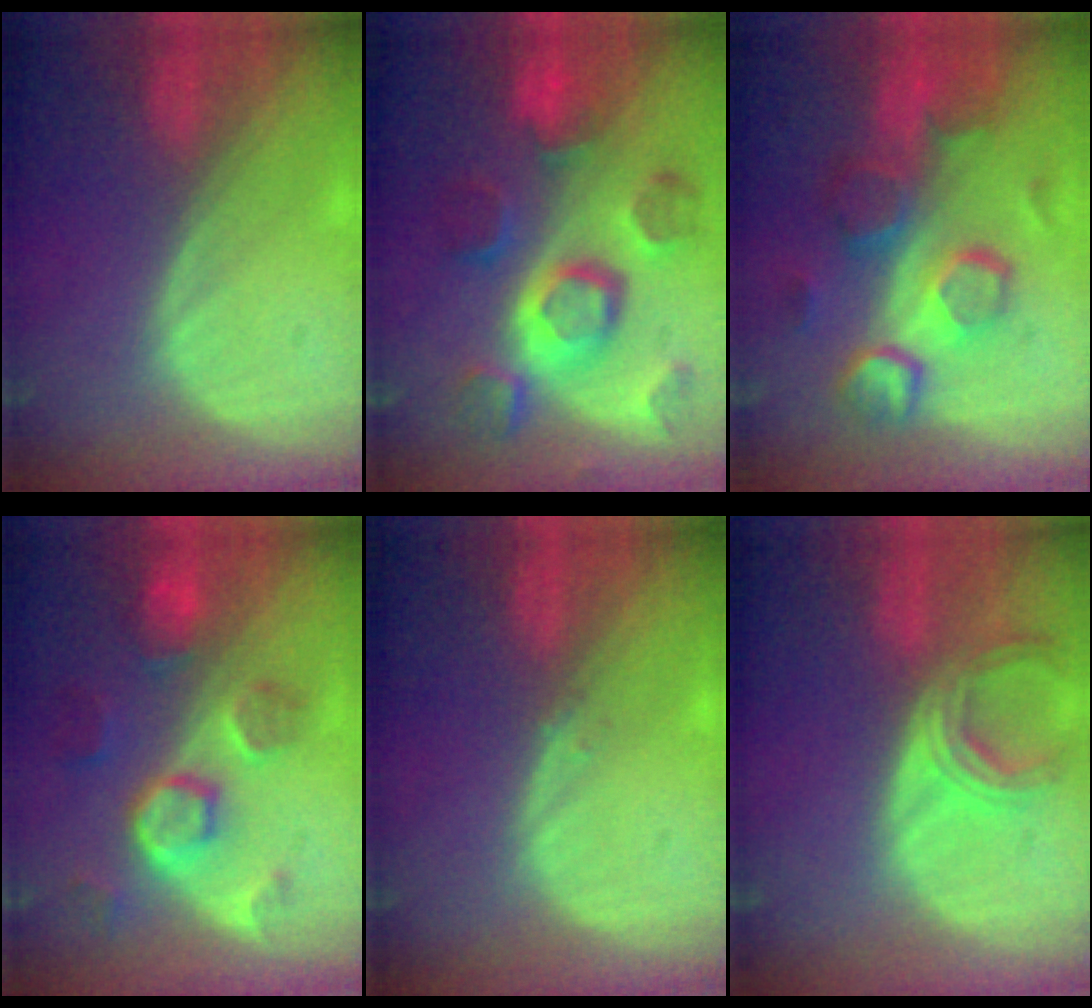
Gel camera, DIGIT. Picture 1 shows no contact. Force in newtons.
{"total": 11.4, "press": 10.0, "slide": 5.7}
{"total": 10.6, "press": 9.2, "slide": 5.2}
{"total": 8.6, "press": 7.7, "slide": 3.8}
{"total": 0.6, "press": 0.5, "slide": 0.3}
{"total": 6.0, "press": 5.5, "slide": 2.3}